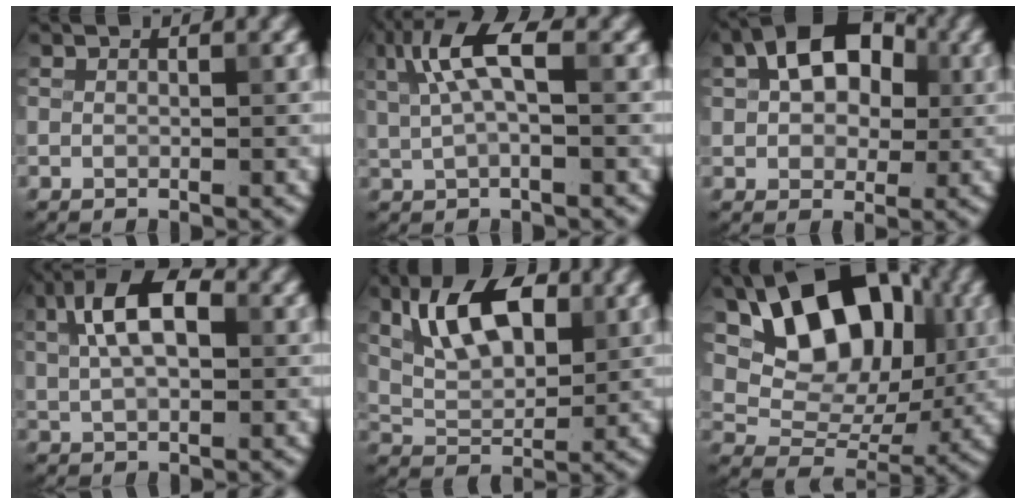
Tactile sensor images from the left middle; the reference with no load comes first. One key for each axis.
{"total": 5.1, "fx": 1.4, "fy": 1.6, "fz": 4.6, "tx": -0.097, "ty": 0.005, "tz": 0.025}
{"total": 9.0, "fx": 2.5, "fy": 5.9, "fz": 6.4, "tx": -0.100, "ty": 0.033, "tz": 0.017}
{"total": 6.9, "fx": 2.0, "fy": 3.4, "fz": 5.6, "tx": -0.100, "ty": 0.019, "tz": 0.024}
{"total": 6.7, "fx": 2.7, "fy": 3.4, "fz": 5.1, "tx": -0.092, "ty": 0.002, "tz": 0.045}
{"total": 11.5, "fx": 4.5, "fy": 7.3, "fz": 7.6, "tx": -0.122, "ty": 0.000, "tz": 0.074}